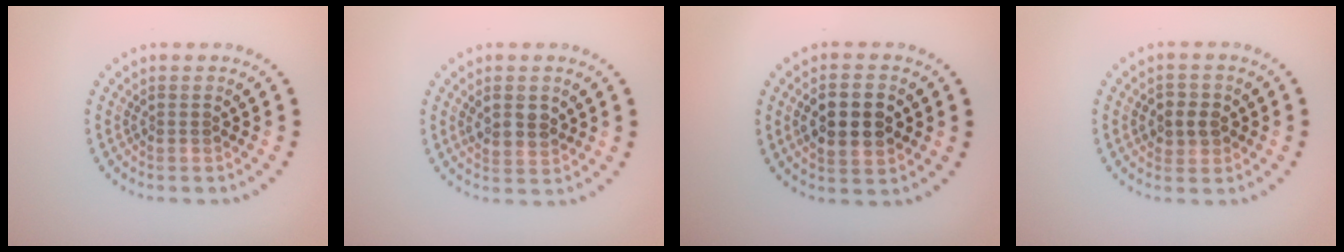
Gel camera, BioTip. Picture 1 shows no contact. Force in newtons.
{"total": 2.2, "press": 2.0, "slide": 0.9}
{"total": 5.0, "press": 5.0, "slide": 0.2}
{"total": 2.2, "press": 2.2, "slide": 0.5}